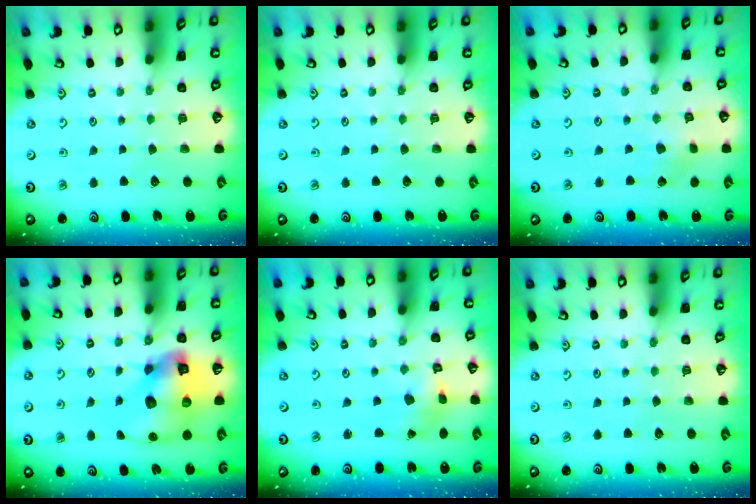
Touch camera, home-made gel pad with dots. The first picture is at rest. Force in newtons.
{"total": 0.0}
{"total": 2.7, "press": 2.7, "slide": 0.4}
{"total": 15.0, "press": 14.8, "slide": 2.3}
{"total": 3.8, "press": 3.7, "slide": 0.8}
{"total": 0.0}